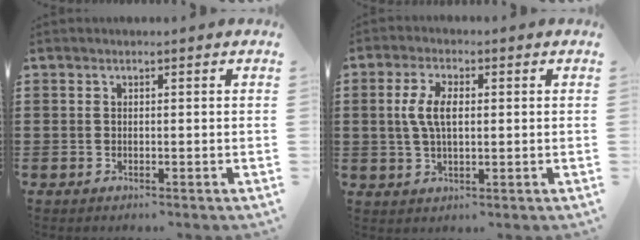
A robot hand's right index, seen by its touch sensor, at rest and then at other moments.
{"total": 5.4, "force": [0.5, 2.5, 4.8], "torque": [-0.111, 0.004, 0.003]}